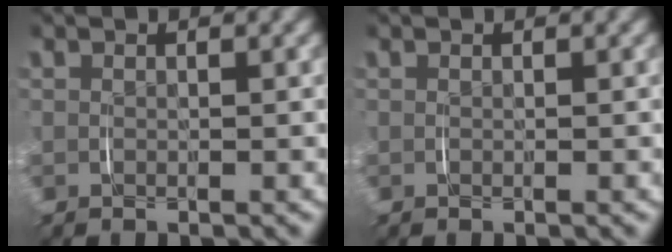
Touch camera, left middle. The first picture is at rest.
{"total": 0.0}